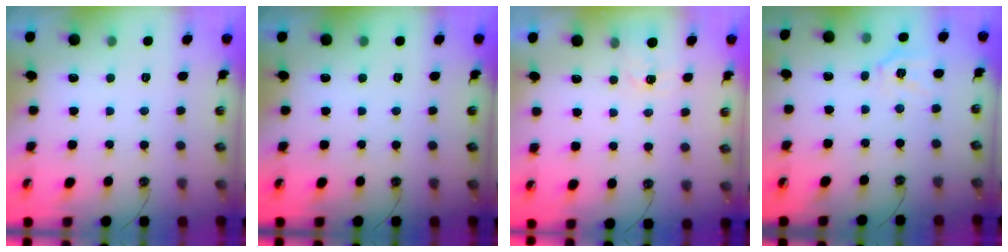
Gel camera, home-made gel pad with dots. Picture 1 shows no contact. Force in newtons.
{"total": 0.0}
{"total": 2.9, "press": 2.9, "slide": 0.5}
{"total": 8.5, "press": 8.4, "slide": 1.0}